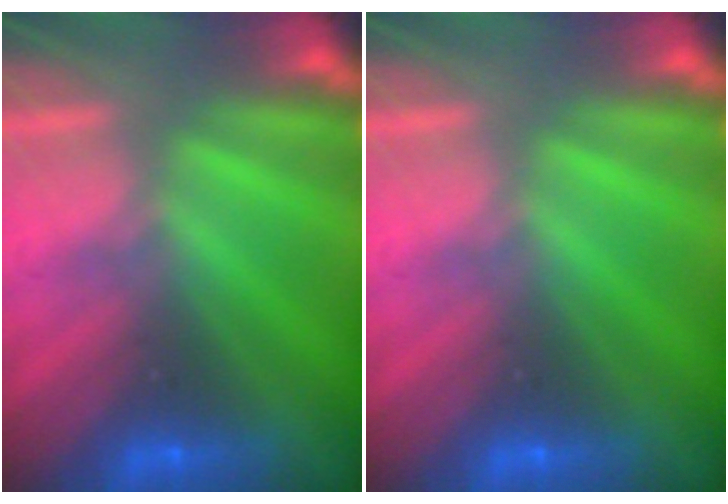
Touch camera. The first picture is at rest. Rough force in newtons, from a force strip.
{"total": 0.0}